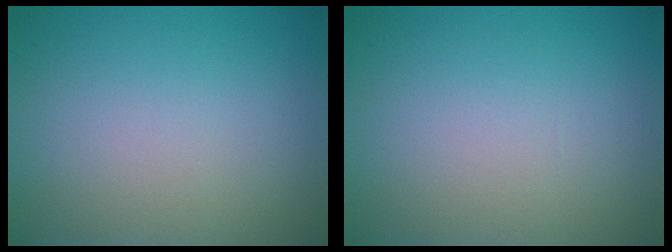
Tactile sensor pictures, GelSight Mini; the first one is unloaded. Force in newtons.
{"total": 0.0}